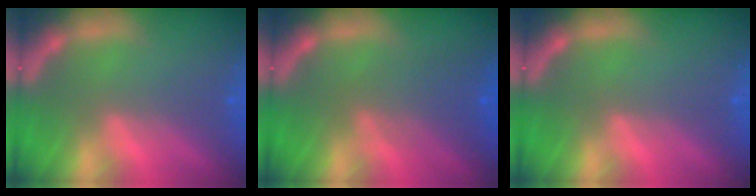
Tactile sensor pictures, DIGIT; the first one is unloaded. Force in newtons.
{"total": 4.1}
{"total": 0.0}